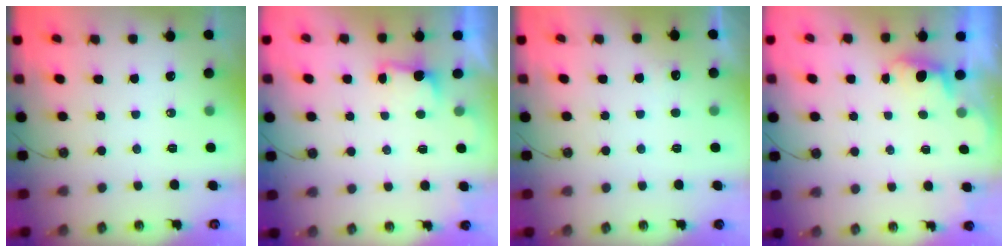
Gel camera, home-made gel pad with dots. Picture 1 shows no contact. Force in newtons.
{"total": 2.5, "press": 2.3, "slide": 0.8}
{"total": 2.6, "press": 2.4, "slide": 1.0}
{"total": 0.7, "press": 0.1, "slide": 0.7}